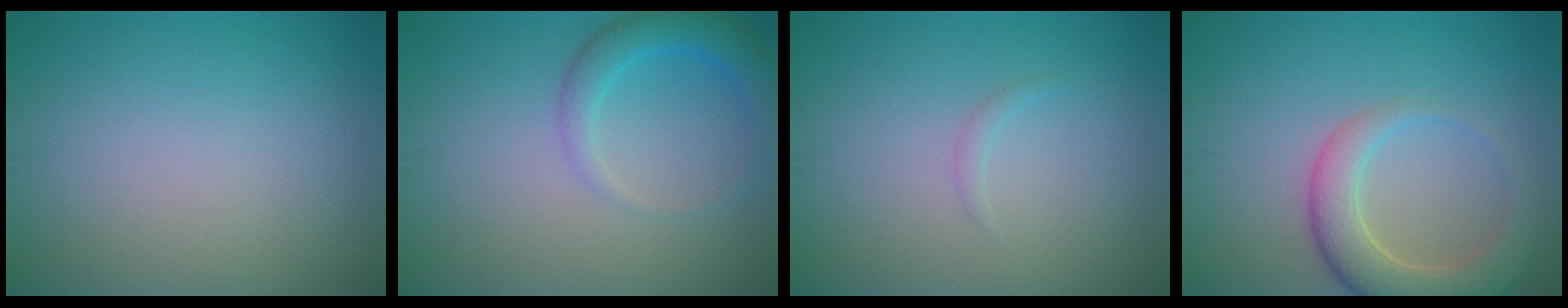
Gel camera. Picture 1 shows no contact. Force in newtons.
{"total": 3.2, "press": 3.2, "slide": 0.3}
{"total": 0.6, "press": 0.6, "slide": 0.0}
{"total": 5.4, "press": 5.3, "slide": 0.8}